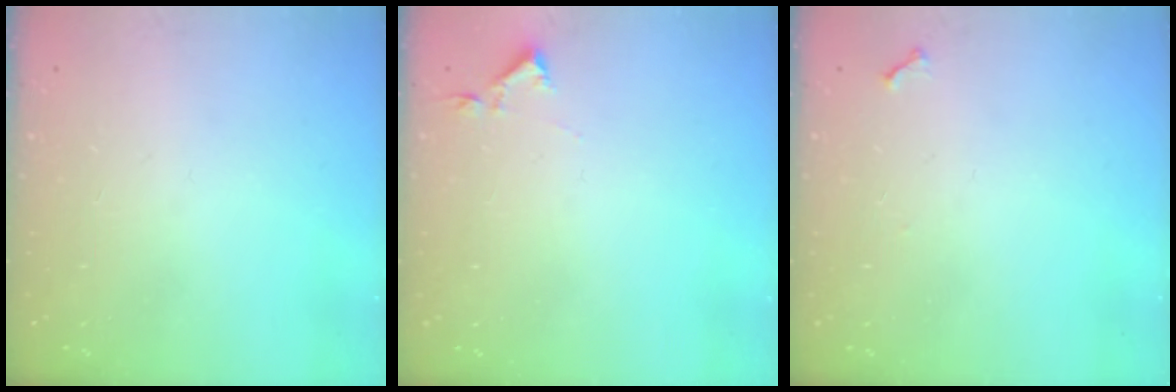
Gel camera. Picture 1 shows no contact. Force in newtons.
{"total": 2.9, "press": 2.9, "slide": 0.5}
{"total": 3.8, "press": 3.8, "slide": 0.5}